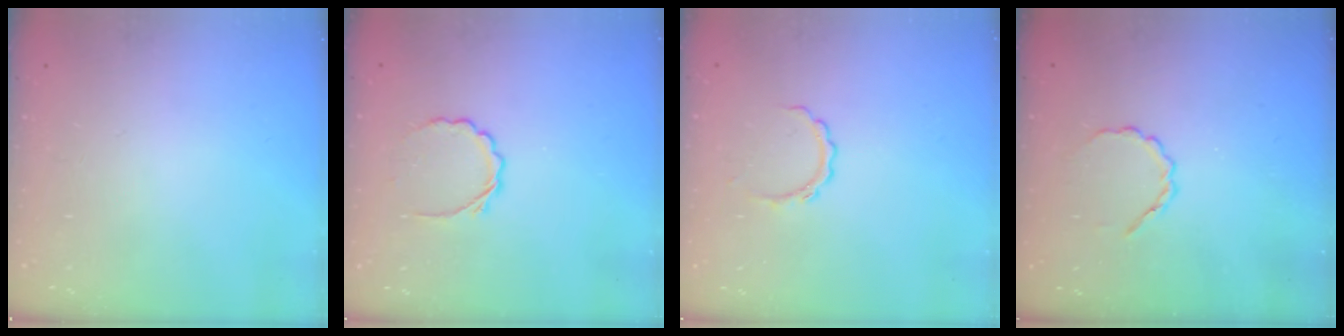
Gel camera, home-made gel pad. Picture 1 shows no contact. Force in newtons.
{"total": 3.1, "press": 2.9, "slide": 1.1}
{"total": 4.4, "press": 4.4, "slide": 0.2}
{"total": 3.3, "press": 3.1, "slide": 1.2}